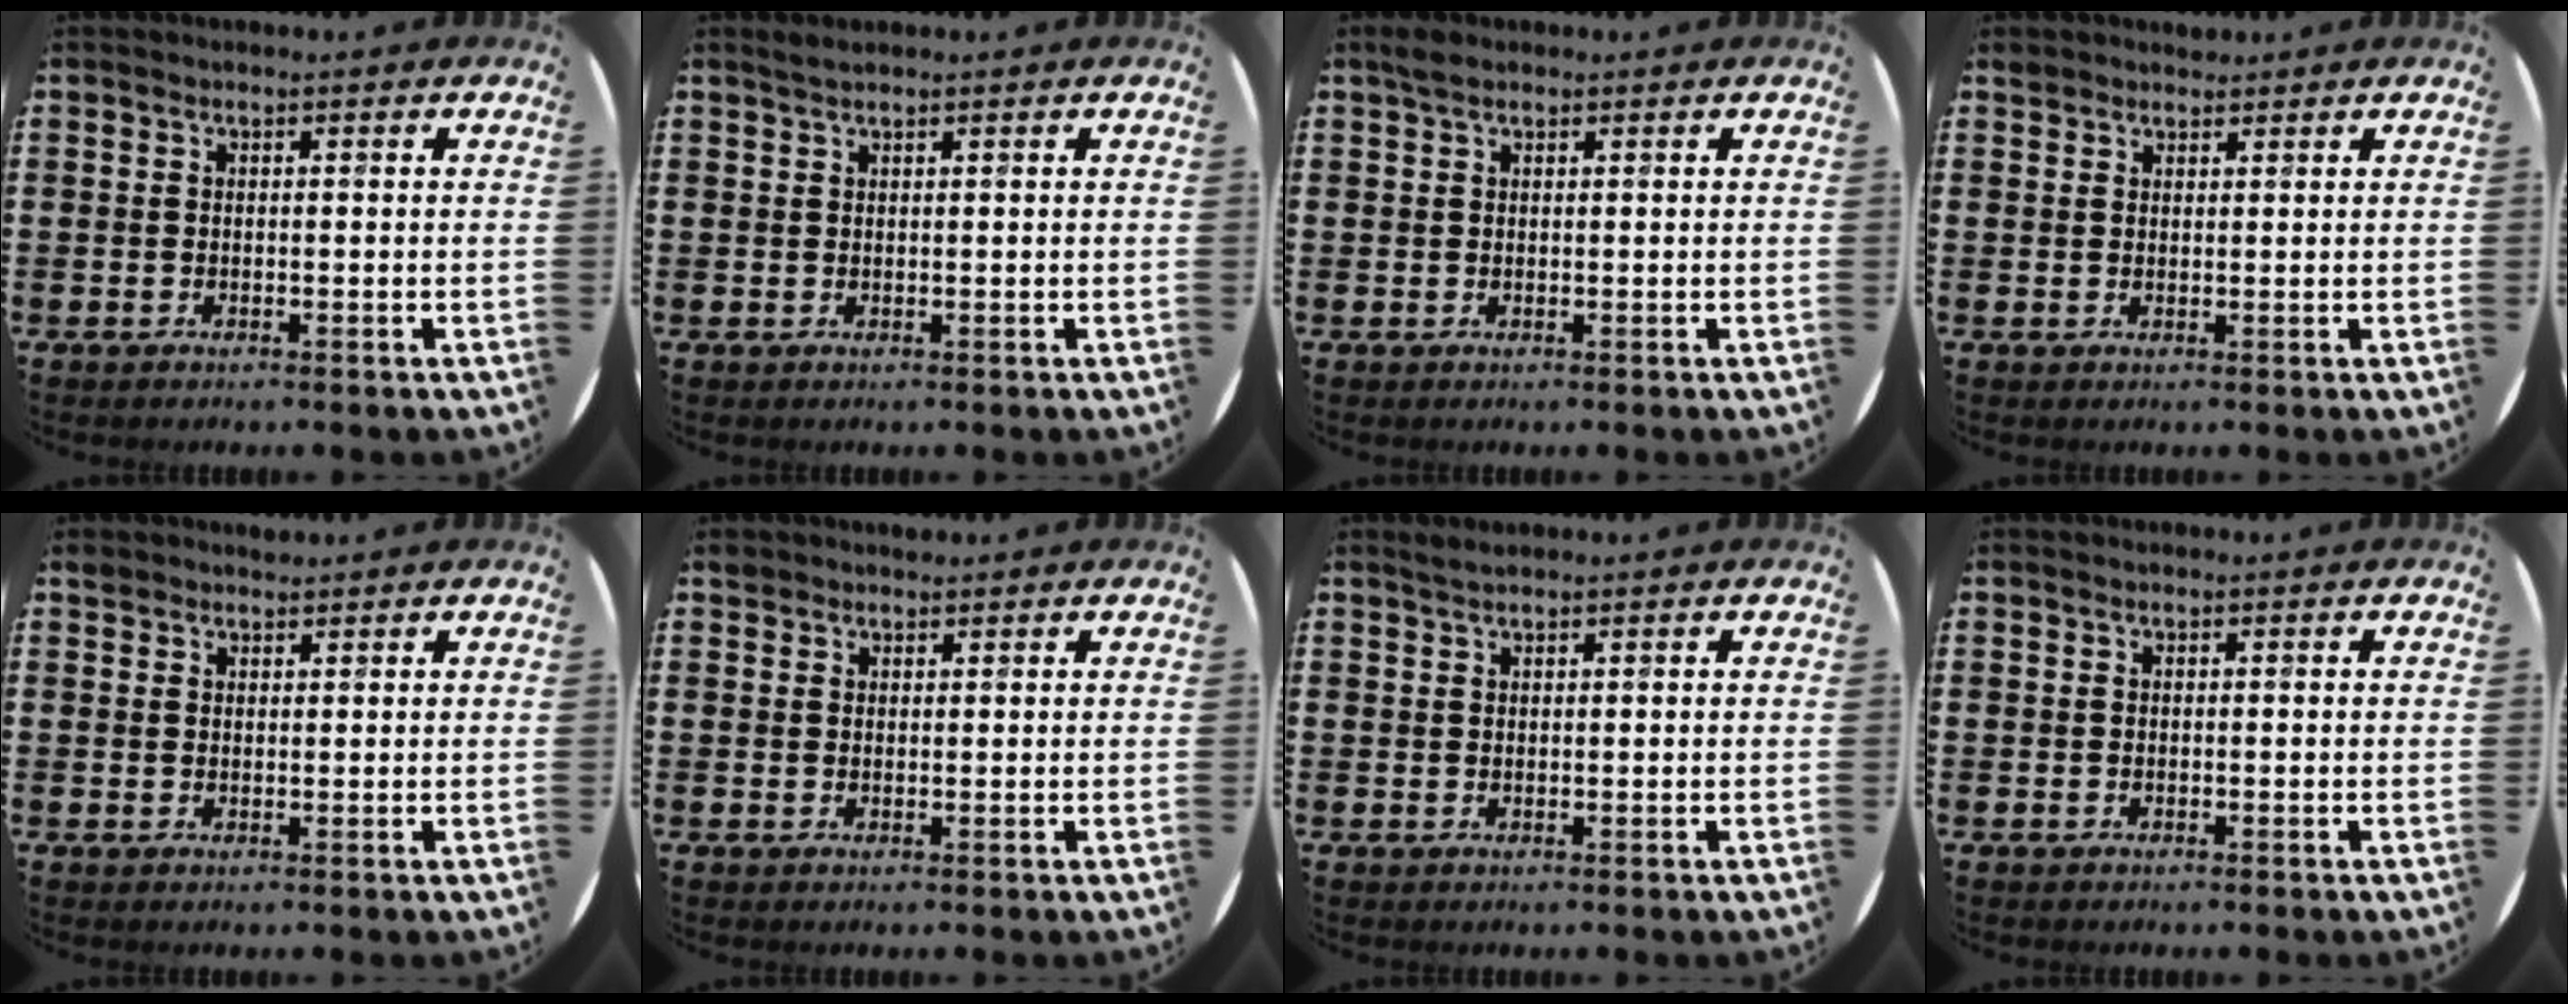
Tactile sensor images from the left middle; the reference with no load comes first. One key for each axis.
{"total": 0.8, "fx": 0.8, "fy": -0.1, "fz": 0.2, "tx": -0.003, "ty": 0.001, "tz": 0.015}
{"total": 1.4, "fx": 1.1, "fy": 0.6, "fz": 0.6, "tx": -0.006, "ty": 0.003, "tz": 0.018}
{"total": 1.4, "fx": 1.4, "fy": 0.5, "fz": -0.1, "tx": -0.001, "ty": 0.003, "tz": 0.027}
{"total": 1.3, "fx": 1.2, "fy": 0.4, "fz": 0.0, "tx": -0.001, "ty": 0.003, "tz": 0.023}
{"total": 1.3, "fx": 1.2, "fy": 0.5, "fz": 0.0, "tx": 0.006, "ty": 0.000, "tz": 0.022}
{"total": 0.9, "fx": 0.9, "fy": 0.0, "fz": 0.2, "tx": -0.004, "ty": 0.001, "tz": 0.017}
{"total": 0.0}